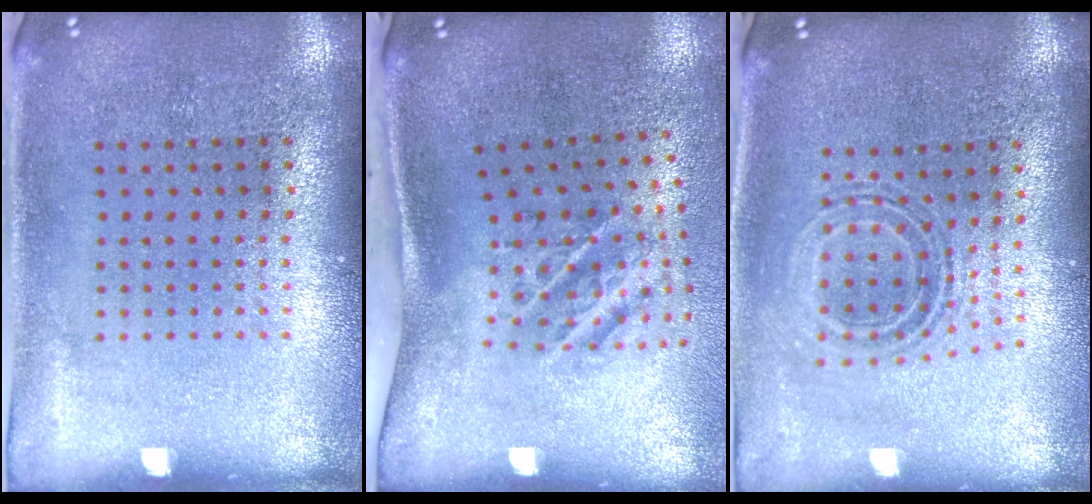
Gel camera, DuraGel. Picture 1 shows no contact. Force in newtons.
{"total": 2.4, "press": 1.4, "slide": 2.0}
{"total": 0.8, "press": 0.8, "slide": 0.2}